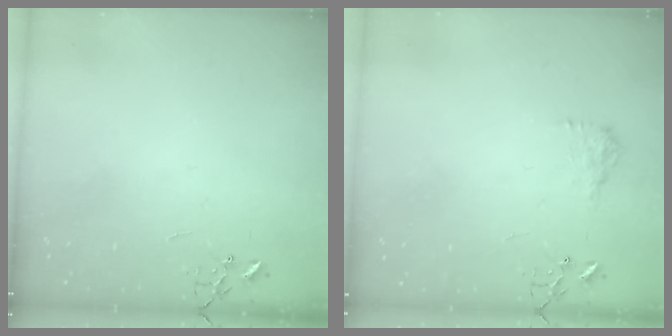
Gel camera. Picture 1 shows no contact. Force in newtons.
{"total": 8.9, "press": 8.9, "slide": 0.3}